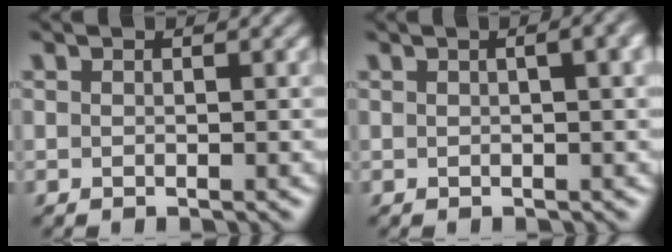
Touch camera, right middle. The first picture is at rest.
{"total": 6.7, "force": [2.3, 3.1, 5.4], "torque": [-0.024, 0.033, 0.003]}